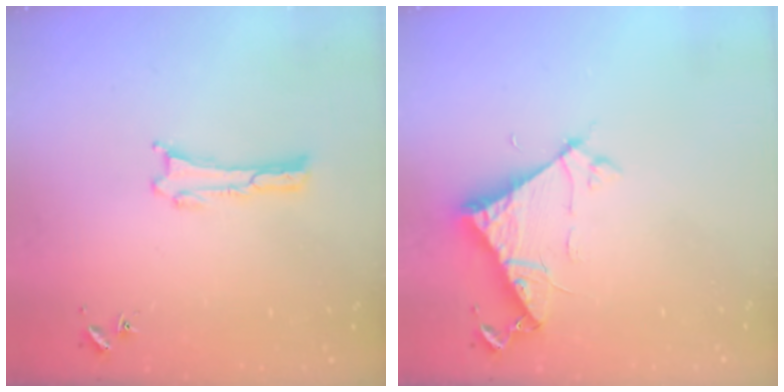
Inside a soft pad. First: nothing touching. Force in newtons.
{"total": 6.5, "press": 6.5, "slide": 0.5}